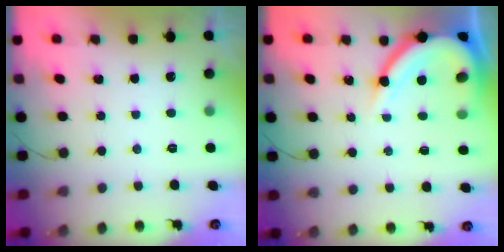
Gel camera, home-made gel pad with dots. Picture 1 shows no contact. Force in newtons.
{"total": 11.4, "press": 11.3, "slide": 1.2}